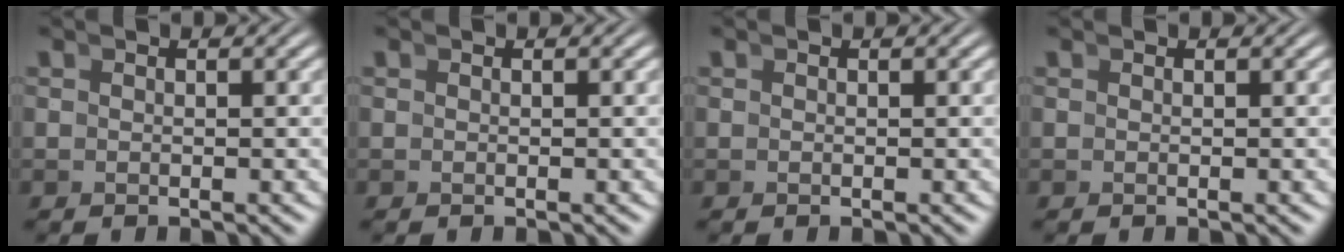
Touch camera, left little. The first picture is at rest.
{"total": 0.0}
{"total": 0.0}
{"total": 0.0}